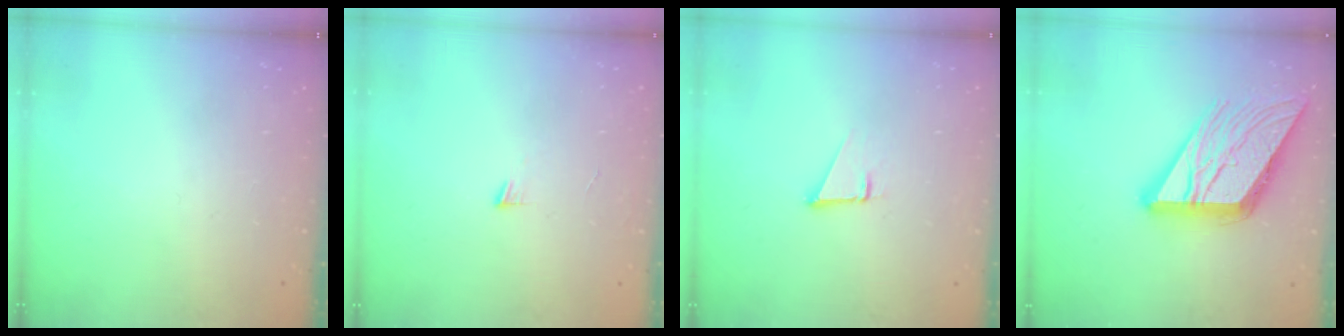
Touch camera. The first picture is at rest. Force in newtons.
{"total": 4.0, "press": 3.9, "slide": 0.4}
{"total": 1.9, "press": 1.9, "slide": 0.0}
{"total": 18.6, "press": 18.5, "slide": 2.0}